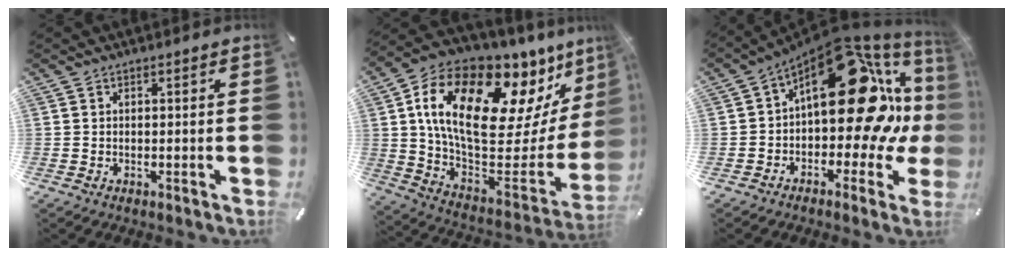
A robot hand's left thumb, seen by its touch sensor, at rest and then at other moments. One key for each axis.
{"total": 24.3, "fx": 10.5, "fy": 12.9, "fz": 17.7, "tx": -0.312, "ty": -0.064, "tz": 0.182}
{"total": 25.5, "fx": 7.5, "fy": 13.6, "fz": 20.1, "tx": -0.270, "ty": -0.056, "tz": 0.136}